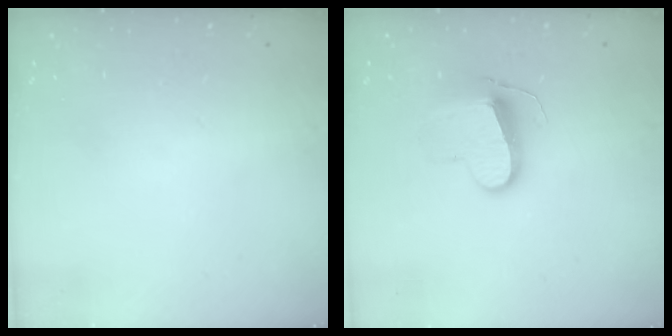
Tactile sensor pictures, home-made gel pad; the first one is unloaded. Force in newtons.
{"total": 10.6, "press": 10.6, "slide": 0.9}